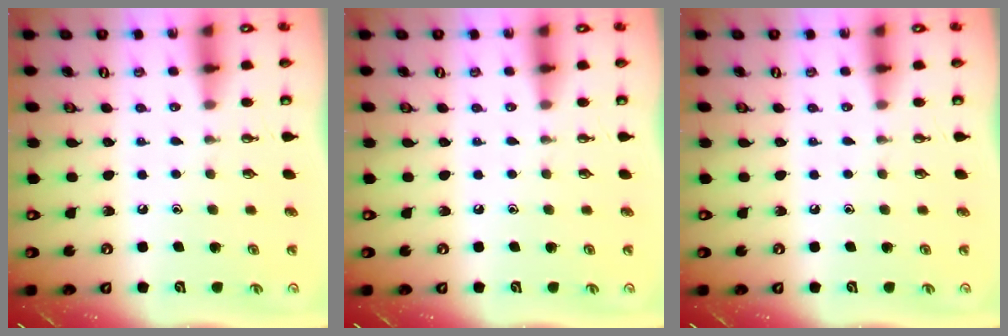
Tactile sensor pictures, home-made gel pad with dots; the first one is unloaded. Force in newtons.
{"total": 0.0}
{"total": 0.0}